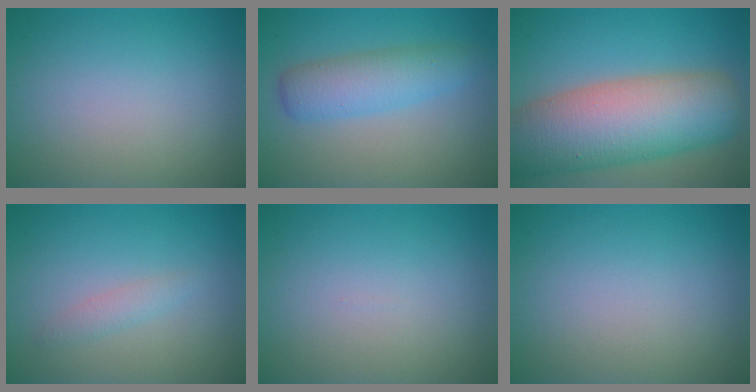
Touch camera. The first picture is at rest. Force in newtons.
{"total": 4.1, "press": 4.1, "slide": 0.2}
{"total": 12.3, "press": 12.3, "slide": 0.8}
{"total": 1.2, "press": 1.2, "slide": 0.1}
{"total": 0.0}
{"total": 0.0}